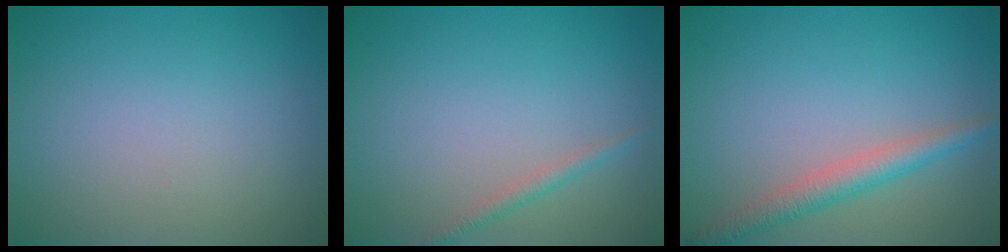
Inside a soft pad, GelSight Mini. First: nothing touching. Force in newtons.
{"total": 1.1, "press": 1.1, "slide": 0.0}
{"total": 2.9, "press": 2.9, "slide": 0.1}